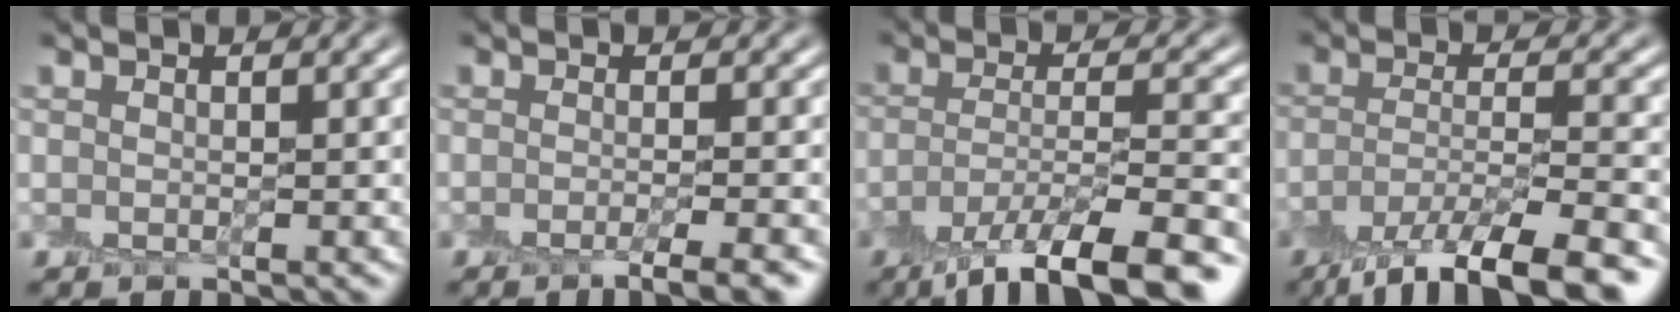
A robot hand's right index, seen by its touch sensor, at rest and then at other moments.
{"total": 3.5, "force": [-1.9, 0.9, 2.8], "torque": [-0.025, -0.003, -0.033]}
{"total": 10.2, "force": [-6.1, 3.1, 7.6], "torque": [-0.122, -0.012, -0.102]}
{"total": 9.5, "force": [-6.2, 2.8, 6.6], "torque": [-0.106, -0.012, -0.104]}